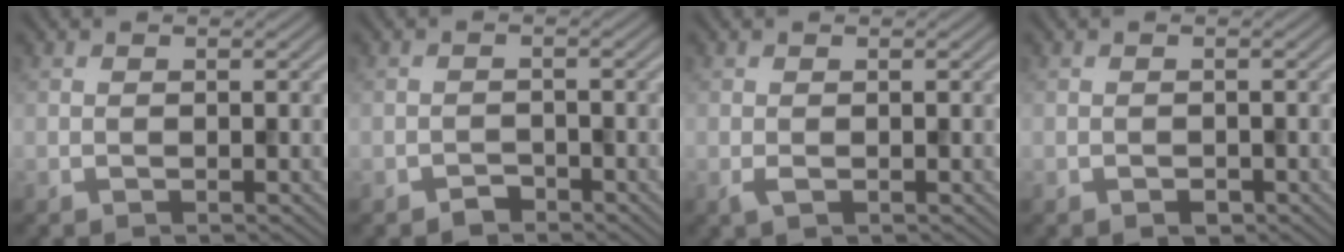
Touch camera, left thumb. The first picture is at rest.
{"total": 1.5, "force": [-1.3, 0.7, 0.3], "torque": [-0.003, 0.001, -0.027]}
{"total": 1.0, "force": [-0.3, 0.4, 0.8], "torque": [-0.021, -0.003, -0.005]}
{"total": 0.8, "force": [-0.5, 0.5, 0.4], "torque": [-0.004, -0.004, -0.008]}